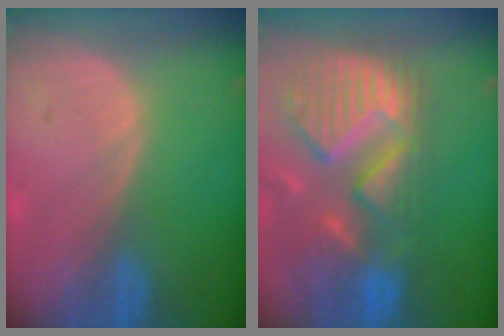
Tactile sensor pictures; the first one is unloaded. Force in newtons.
{"total": 13.9, "press": 11.8, "slide": 7.3}